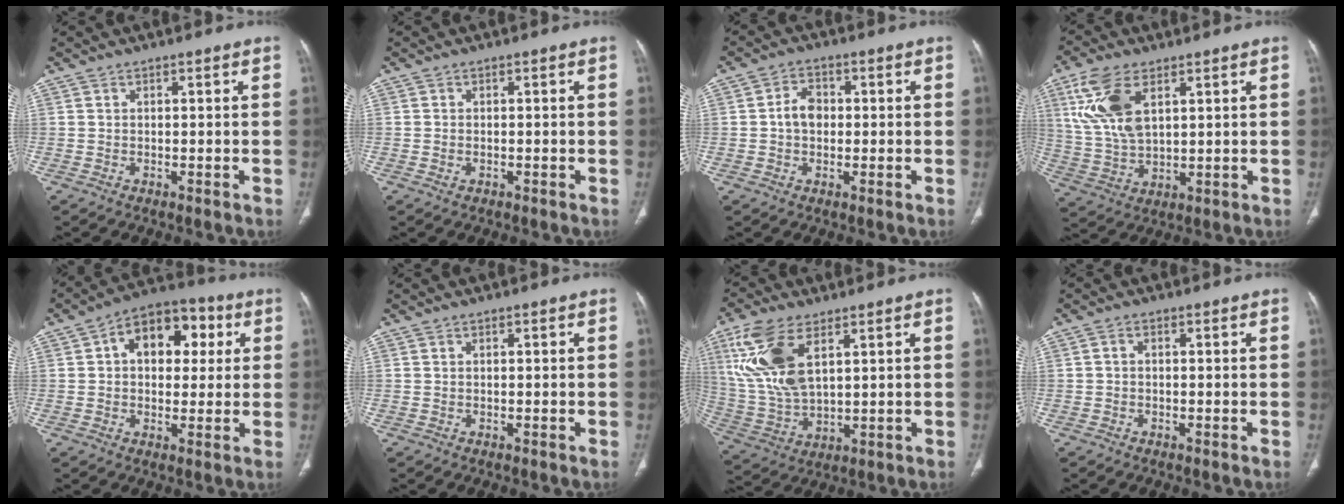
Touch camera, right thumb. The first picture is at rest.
{"total": 0.8, "force": [-0.3, 0.6, 0.5], "torque": [-0.014, 0.004, -0.001]}
{"total": 4.6, "force": [0.0, 3.5, 2.9], "torque": [-0.038, 0.012, -0.006]}
{"total": 12.3, "force": [5.0, 6.3, 9.3], "torque": [-0.198, -0.012, 0.106]}
{"total": 13.2, "force": [3.5, 8.8, 9.3], "torque": [-0.096, 0.019, 0.046]}
{"total": 0.0}
{"total": 15.1, "force": [6.1, 7.3, 11.7], "torque": [-0.254, -0.015, 0.130]}
{"total": 1.0, "force": [-0.1, 0.8, 0.7], "torque": [-0.009, 0.004, -0.004]}